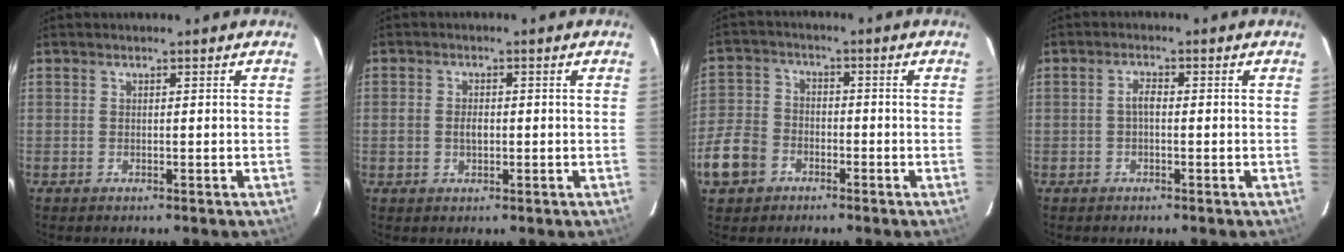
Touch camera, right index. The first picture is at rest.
{"total": 2.6, "force": [-0.3, 1.8, 1.9], "torque": [-0.034, 0.003, -0.006]}
{"total": 9.2, "force": [-4.6, 7.1, 3.7], "torque": [-0.097, 0.016, -0.090]}
{"total": 1.7, "force": [-0.3, 0.8, 1.5], "torque": [-0.031, 0.009, -0.008]}